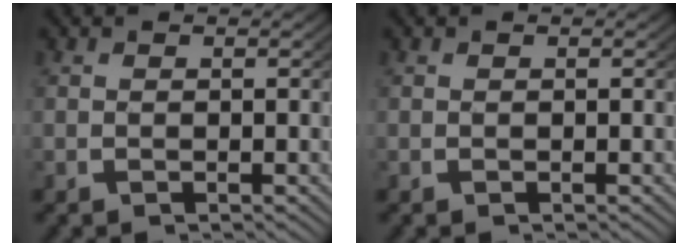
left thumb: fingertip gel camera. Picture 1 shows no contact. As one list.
[{"total": 0.0}]